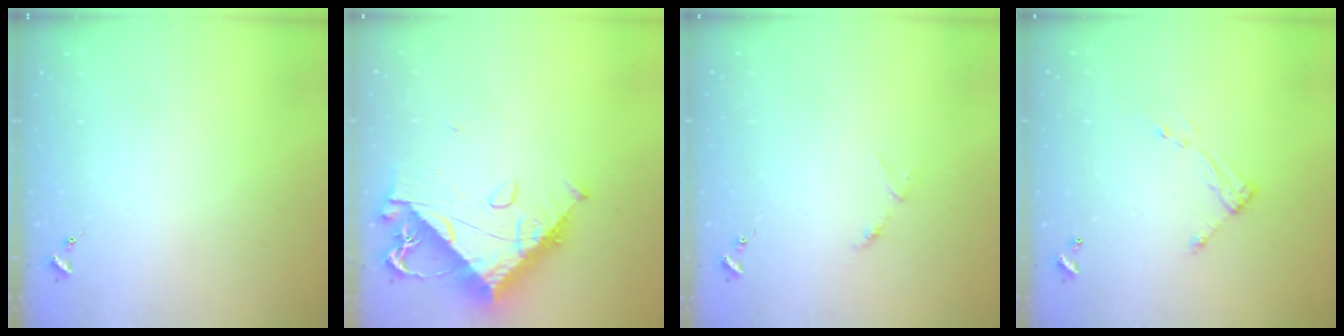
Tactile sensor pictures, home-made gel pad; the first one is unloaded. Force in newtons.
{"total": 16.1, "press": 16.0, "slide": 1.1}
{"total": 3.4, "press": 3.3, "slide": 0.5}
{"total": 5.4, "press": 5.4, "slide": 0.3}